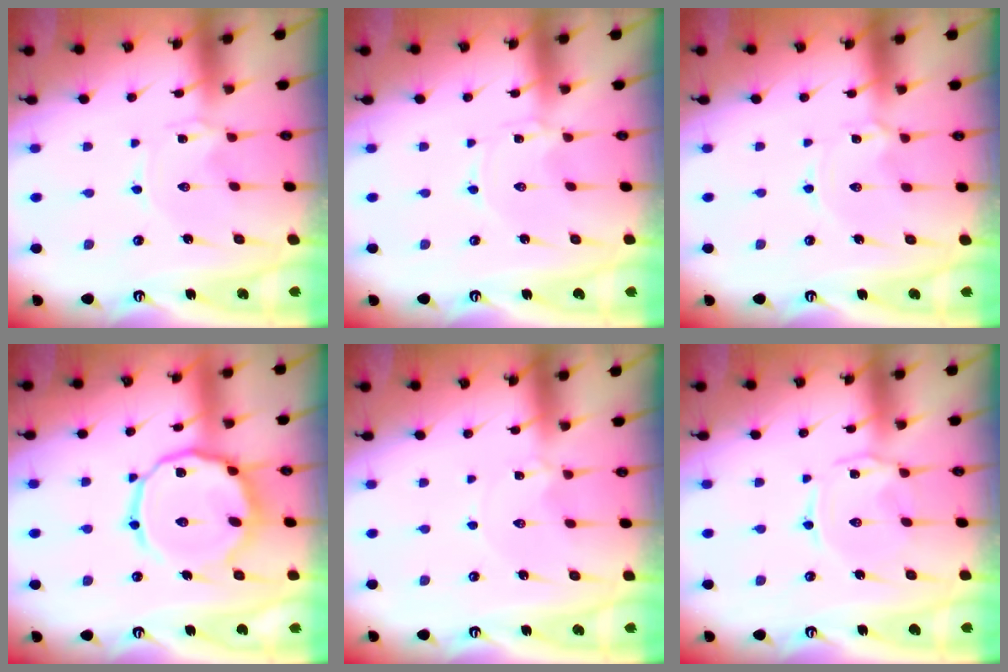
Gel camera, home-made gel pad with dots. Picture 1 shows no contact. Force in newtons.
{"total": 0.7, "press": 0.7, "slide": 0.0}
{"total": 1.5, "press": 1.5, "slide": 0.2}
{"total": 16.1, "press": 16.0, "slide": 1.3}
{"total": 0.6, "press": 0.5, "slide": 0.2}
{"total": 2.1, "press": 2.0, "slide": 0.6}